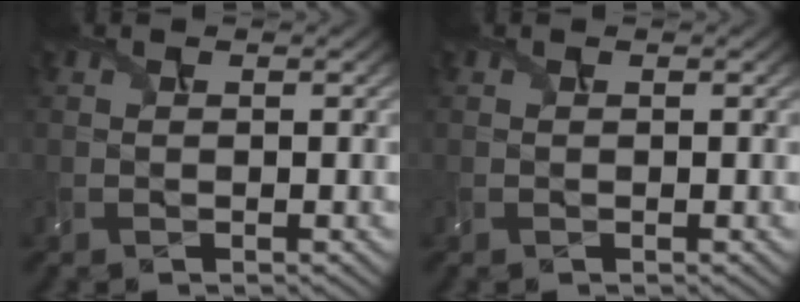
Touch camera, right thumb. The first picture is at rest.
{"total": 0.0}